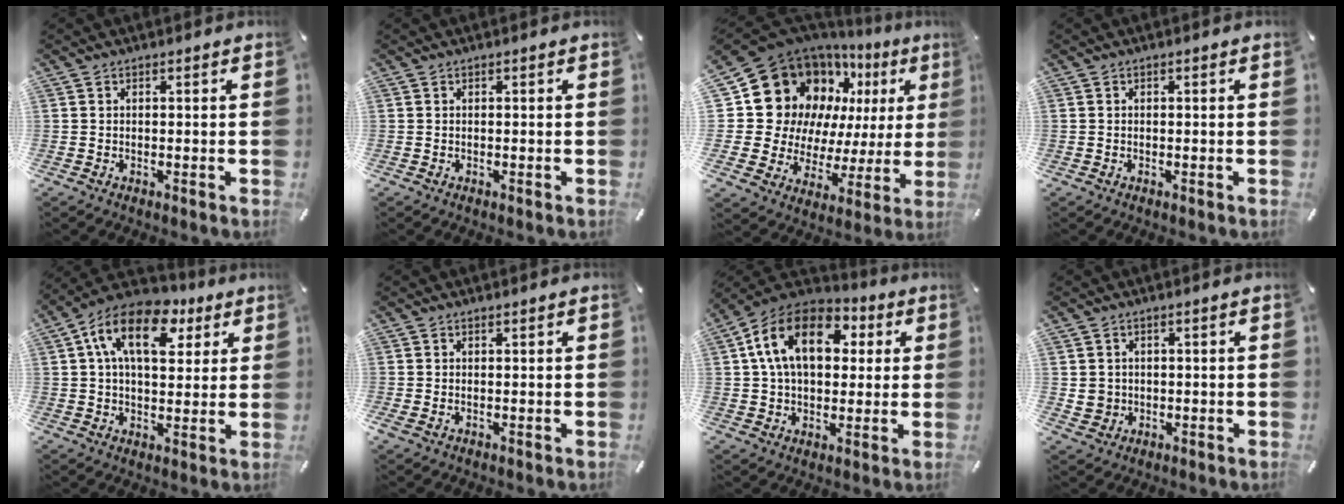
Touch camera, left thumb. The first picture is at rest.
{"total": 0.0}
{"total": 20.9, "force": [9.6, 16.4, 8.8], "torque": [-0.136, -0.081, 0.202]}
{"total": 0.0}
{"total": 15.4, "force": [6.7, 9.1, 10.5], "torque": [-0.169, -0.010, 0.116]}
{"total": 0.8, "force": [0.4, 0.2, 0.6], "torque": [-0.012, -0.001, 0.008]}
{"total": 16.5, "force": [4.4, 11.4, 11.1], "torque": [-0.219, 0.005, 0.074]}
{"total": 3.3, "force": [0.6, 3.2, 0.4], "torque": [-0.005, 0.002, 0.010]}